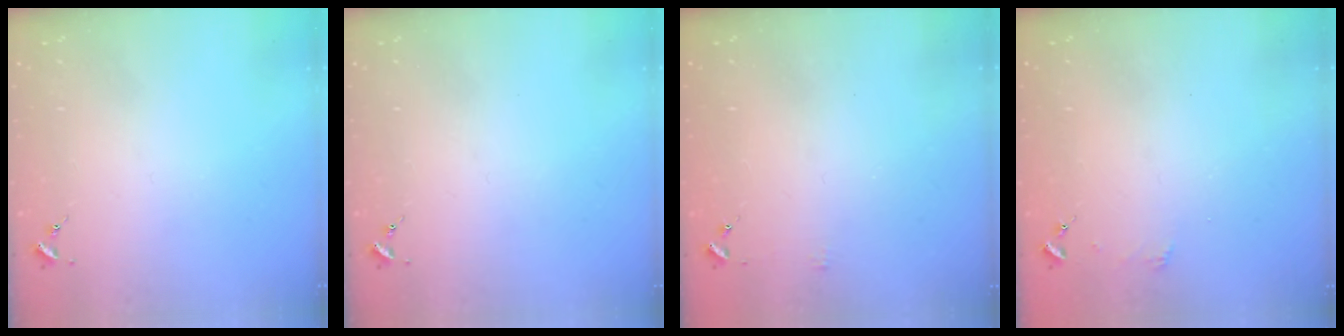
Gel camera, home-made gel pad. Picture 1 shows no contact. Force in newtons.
{"total": 0.0}
{"total": 3.3, "press": 3.2, "slide": 0.4}
{"total": 2.4, "press": 2.4, "slide": 0.2}